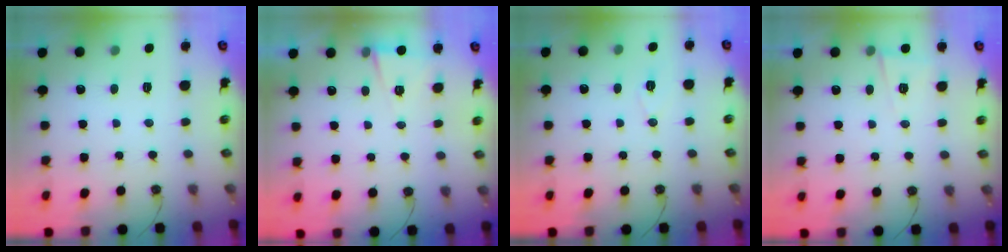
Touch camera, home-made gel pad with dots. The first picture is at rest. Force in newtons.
{"total": 4.9, "press": 2.2, "slide": 4.4}
{"total": 6.3, "press": 4.5, "slide": 4.4}
{"total": 4.5, "press": 3.7, "slide": 2.6}